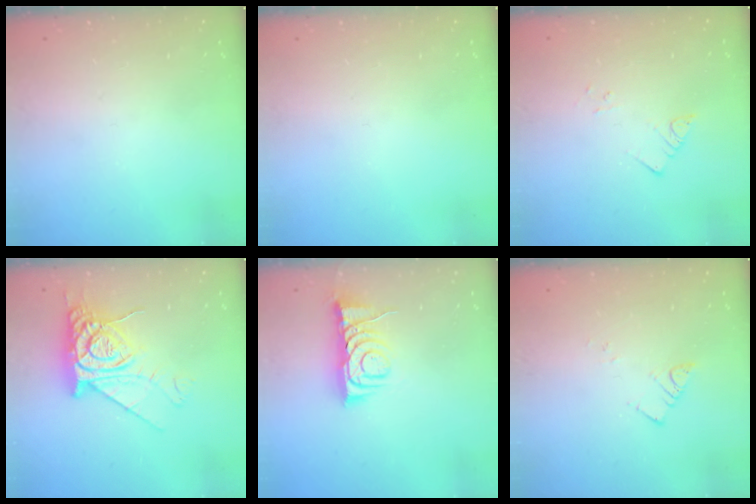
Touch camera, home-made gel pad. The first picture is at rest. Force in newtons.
{"total": 0.0}
{"total": 2.9, "press": 2.9, "slide": 0.4}
{"total": 14.4, "press": 14.4, "slide": 1.3}
{"total": 8.3, "press": 8.3, "slide": 0.5}
{"total": 4.0, "press": 4.0, "slide": 0.1}